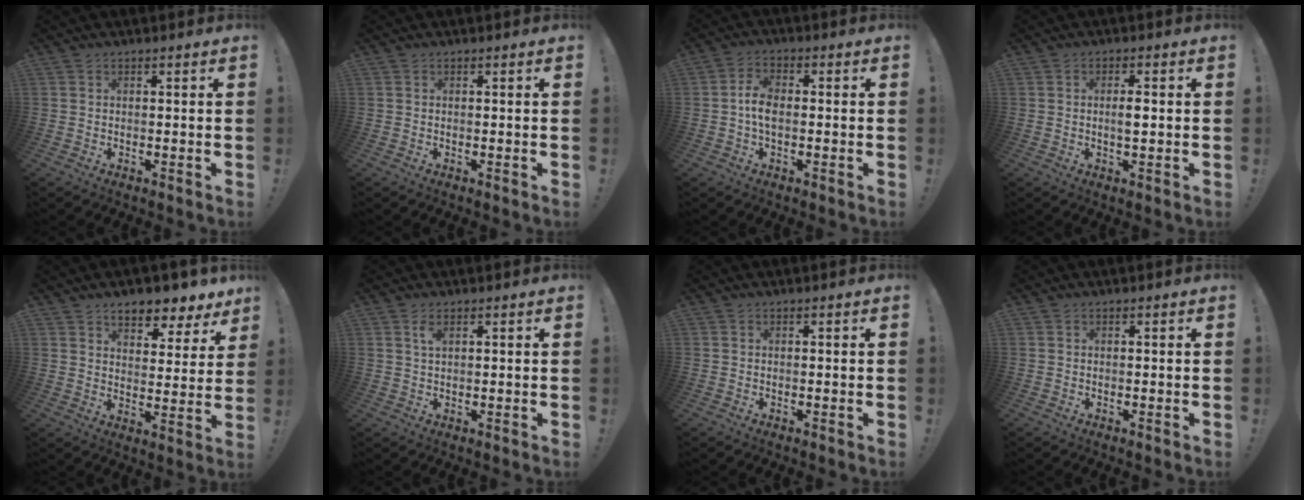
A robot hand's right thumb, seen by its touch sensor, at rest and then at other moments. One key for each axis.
{"total": 0.0}
{"total": 5.9, "fx": -0.8, "fy": 3.1, "fz": 4.9, "tx": -0.098, "ty": 0.007, "tz": -0.014}
{"total": 3.2, "fx": -0.1, "fy": 1.0, "fz": 3.0, "tx": -0.044, "ty": -0.001, "tz": -0.006}
{"total": 8.1, "fx": 6.6, "fy": 3.5, "fz": 3.1, "tx": -0.040, "ty": -0.052, "tz": 0.120}
{"total": 2.5, "fx": 1.3, "fy": 1.1, "fz": 1.8, "tx": -0.029, "ty": -0.003, "tz": 0.021}
{"total": 0.0}
{"total": 0.0}